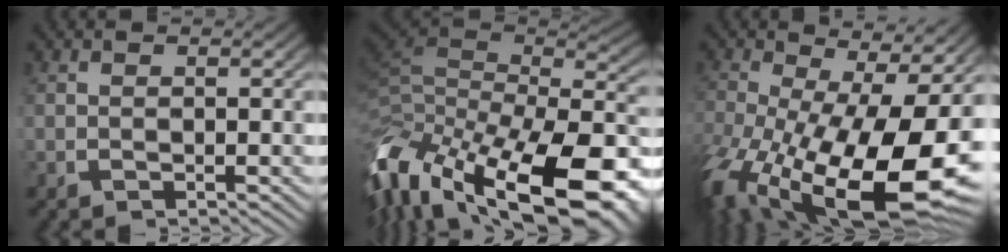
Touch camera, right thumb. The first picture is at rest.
{"total": 18.6, "force": [-3.7, 12.2, 13.5], "torque": [-0.279, -0.066, -0.022]}
{"total": 18.0, "force": [-4.4, 10.1, 14.3], "torque": [-0.273, -0.080, -0.022]}